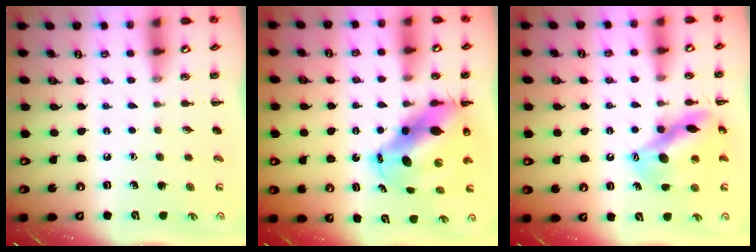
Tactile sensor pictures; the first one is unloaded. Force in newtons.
{"total": 12.4, "press": 12.0, "slide": 3.4}
{"total": 14.1, "press": 13.7, "slide": 3.3}